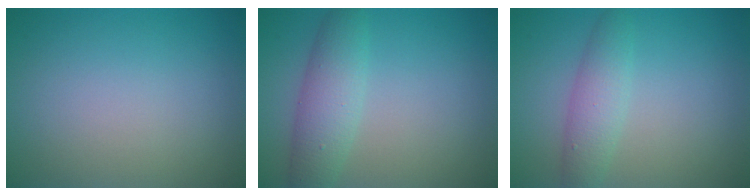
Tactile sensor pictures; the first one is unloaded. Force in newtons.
{"total": 3.9, "press": 3.9, "slide": 0.1}
{"total": 2.8, "press": 2.8, "slide": 0.0}